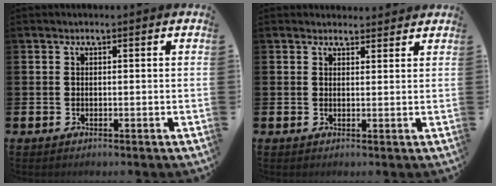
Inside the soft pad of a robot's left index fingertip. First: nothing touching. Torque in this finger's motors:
{"motor_torque": [0.82, -1.32, -0.01, -0.02]}